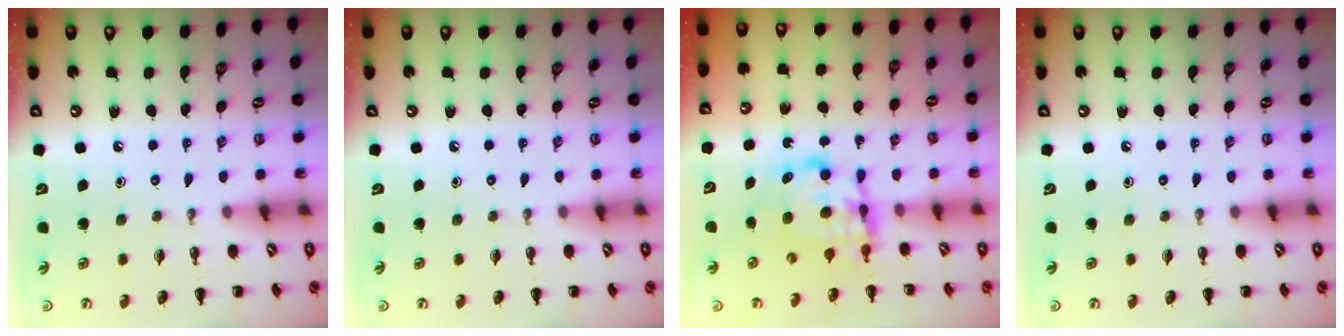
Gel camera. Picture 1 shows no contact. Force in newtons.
{"total": 0.0}
{"total": 6.9, "press": 6.8, "slide": 1.1}
{"total": 0.0}